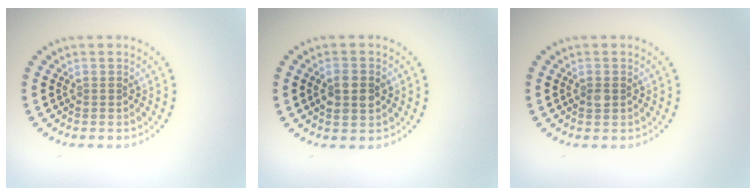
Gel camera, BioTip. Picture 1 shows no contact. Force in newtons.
{"total": 2.8, "press": 2.8, "slide": 0.1}
{"total": 1.0, "press": 1.0, "slide": 0.0}